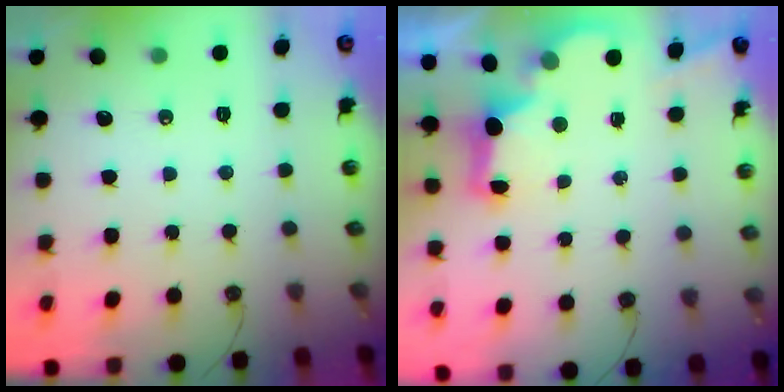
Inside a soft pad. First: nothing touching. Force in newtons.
{"total": 2.9, "press": 2.8, "slide": 0.9}